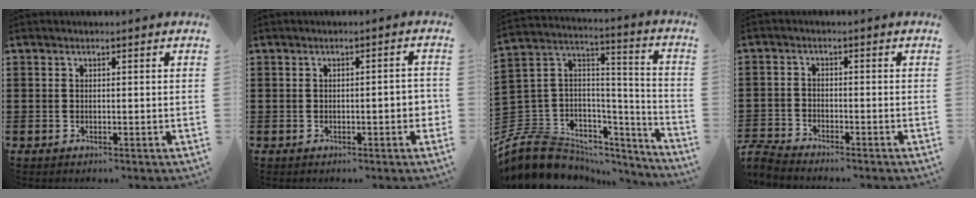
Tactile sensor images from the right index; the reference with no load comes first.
{"total": 2.4, "force": [-0.7, 0.5, 2.2], "torque": [-0.035, 0.004, -0.012]}
{"total": 9.5, "force": [-6.4, 6.3, 2.8], "torque": [-0.084, 0.003, -0.123]}
{"total": 3.1, "force": [-3.1, 0.0, 0.2], "torque": [-0.021, -0.005, -0.070]}